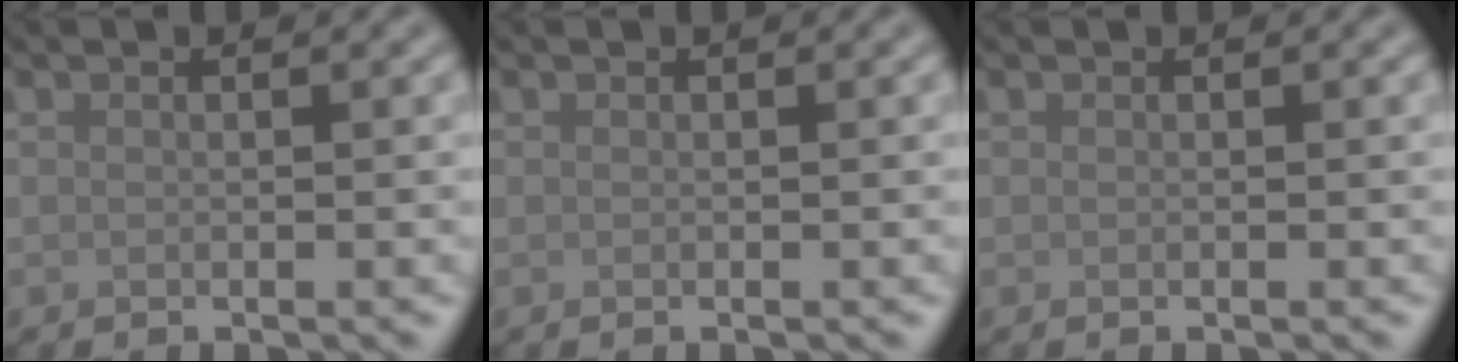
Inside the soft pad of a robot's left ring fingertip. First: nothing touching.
{"total": 0.0}
{"total": 0.0}